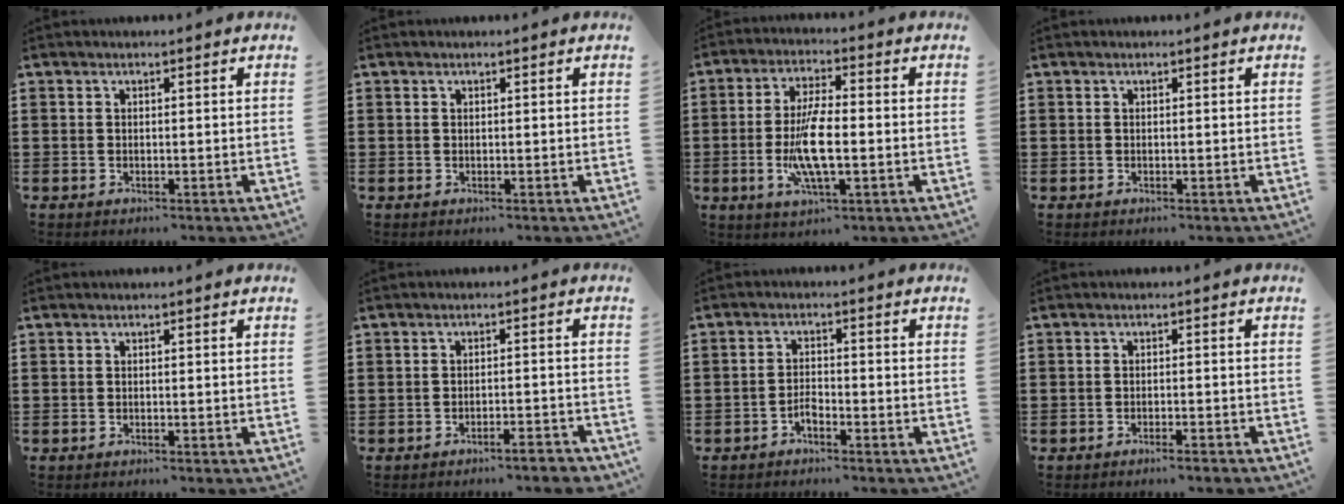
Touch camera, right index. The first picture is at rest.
{"total": 0.0}
{"total": 9.0, "force": [-1.6, 2.5, 8.5], "torque": [-0.183, -0.013, -0.034]}
{"total": 0.0}
{"total": 0.0}
{"total": 3.0, "force": [-2.7, 0.1, 1.2], "torque": [-0.021, -0.001, -0.054]}
{"total": 1.9, "force": [-1.4, 0.8, 1.0], "torque": [-0.024, 0.004, -0.030]}
{"total": 1.1, "force": [-1.1, 0.0, 0.2], "torque": [-0.007, 0.002, -0.022]}